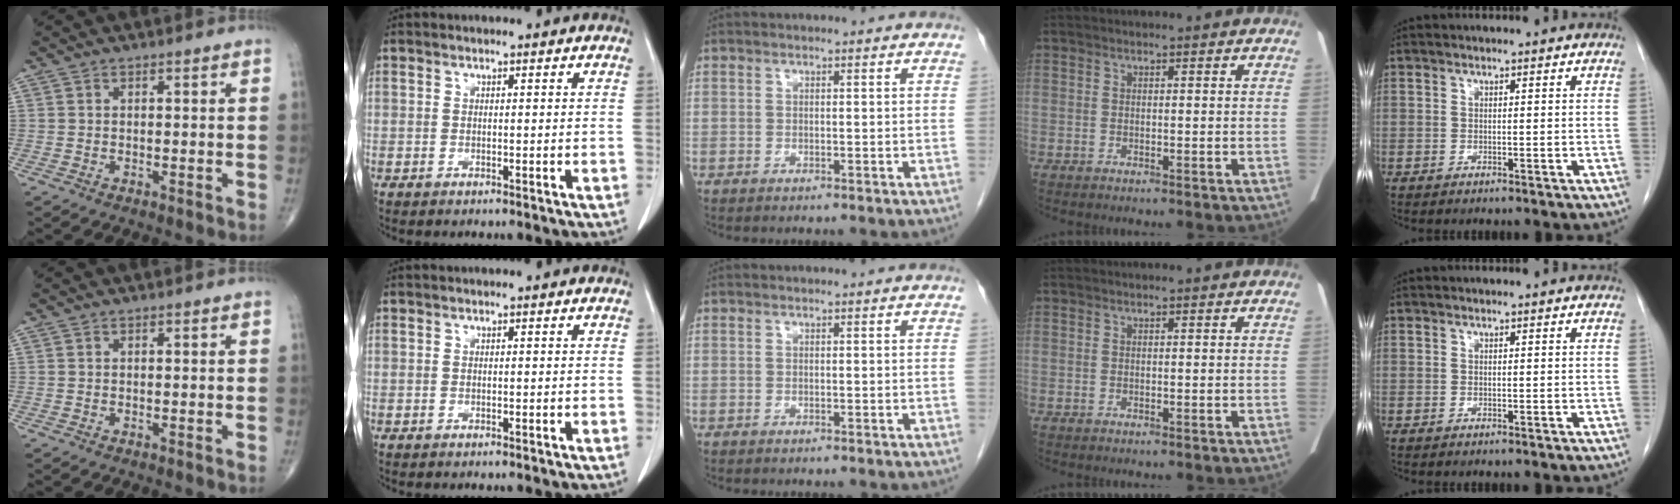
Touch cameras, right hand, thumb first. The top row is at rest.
{}